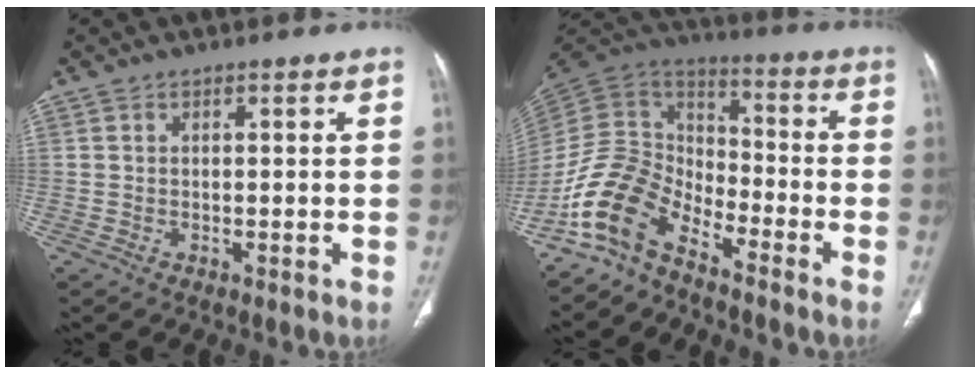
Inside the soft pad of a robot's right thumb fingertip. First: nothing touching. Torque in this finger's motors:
{"motor_torque": [0.32, 0.40, 1.46, -1.31, 0.48]}